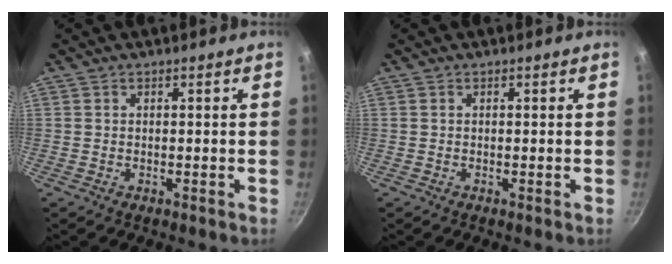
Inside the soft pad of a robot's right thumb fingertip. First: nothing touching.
{"total": 0.0}